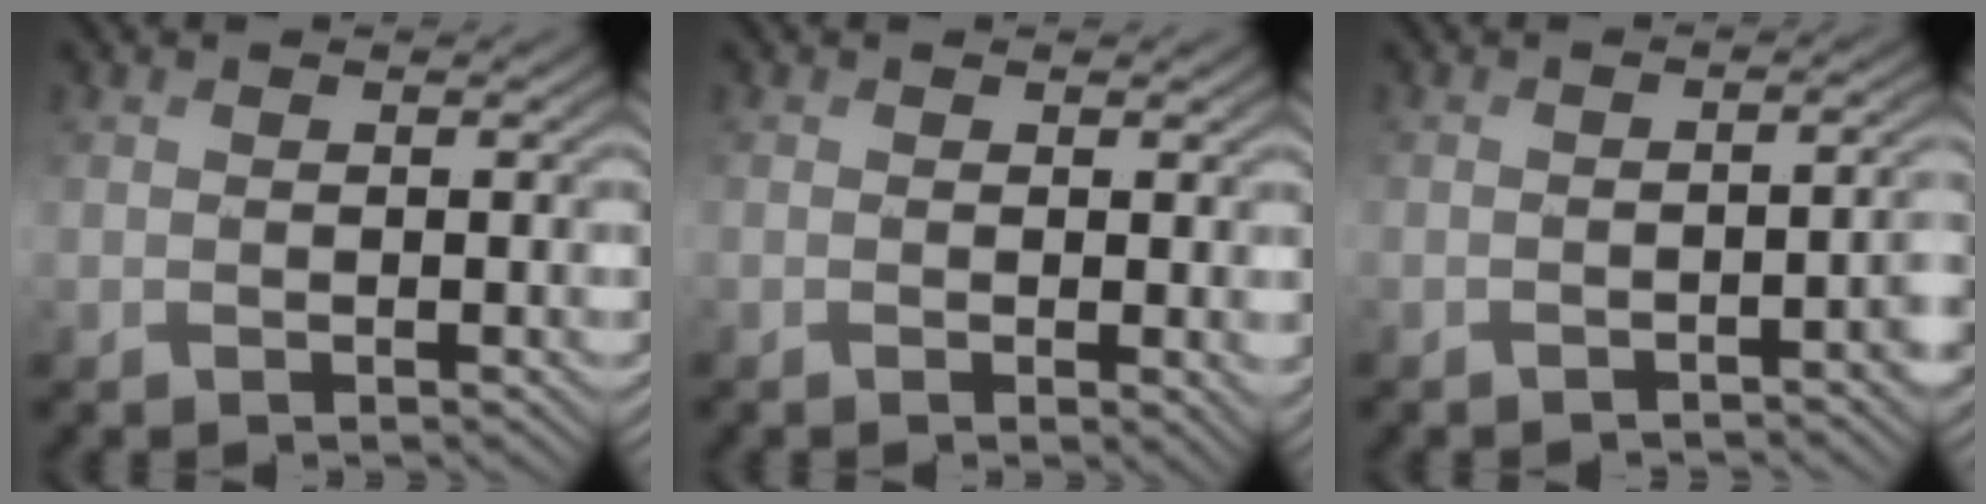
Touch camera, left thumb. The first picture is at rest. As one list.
[{"total": 1.2, "force": [0.4, 0.2, 1.1], "torque": [-0.016, -0.006, 0.005]}, {"total": 2.9, "force": [-1.4, 0.6, 2.4], "torque": [-0.025, 0.007, -0.028]}]